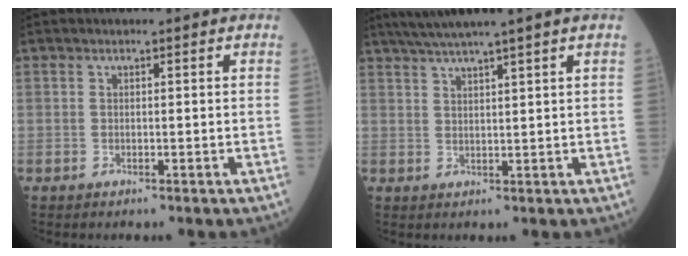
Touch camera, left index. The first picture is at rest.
{"total": 6.6, "force": [5.1, -1.6, 3.8], "torque": [-0.061, 0.016, 0.087]}